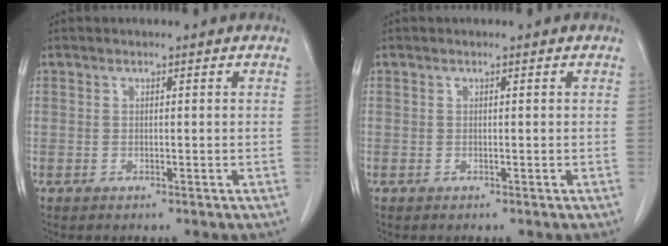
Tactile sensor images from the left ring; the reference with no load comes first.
{"total": 0.0}